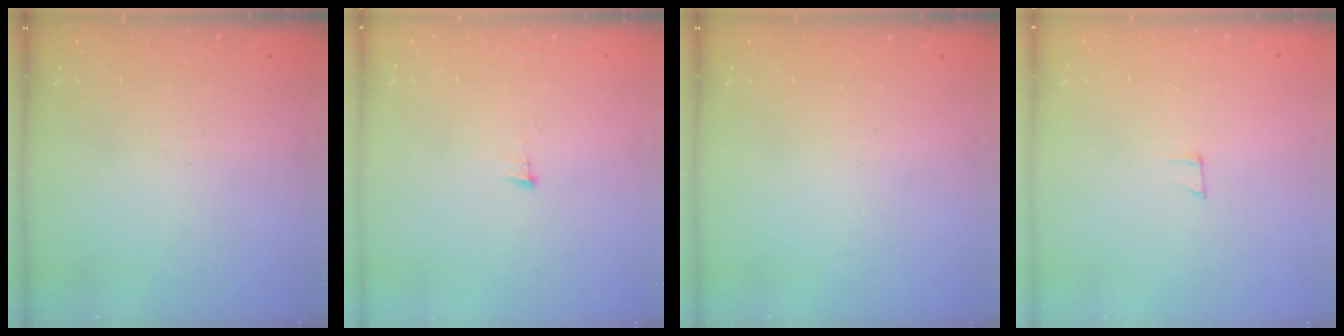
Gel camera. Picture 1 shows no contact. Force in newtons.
{"total": 5.2, "press": 5.0, "slide": 1.3}
{"total": 0.0}
{"total": 4.3, "press": 4.3, "slide": 0.4}